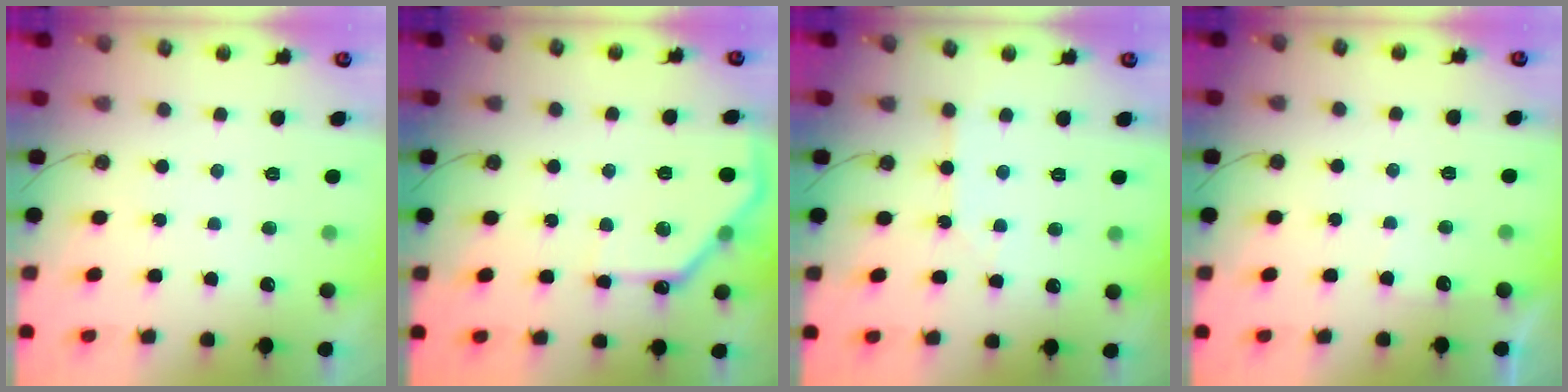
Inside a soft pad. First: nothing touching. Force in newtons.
{"total": 12.5, "press": 12.5, "slide": 0.5}
{"total": 2.5, "press": 2.4, "slide": 0.5}
{"total": 2.8, "press": 2.7, "slide": 0.4}